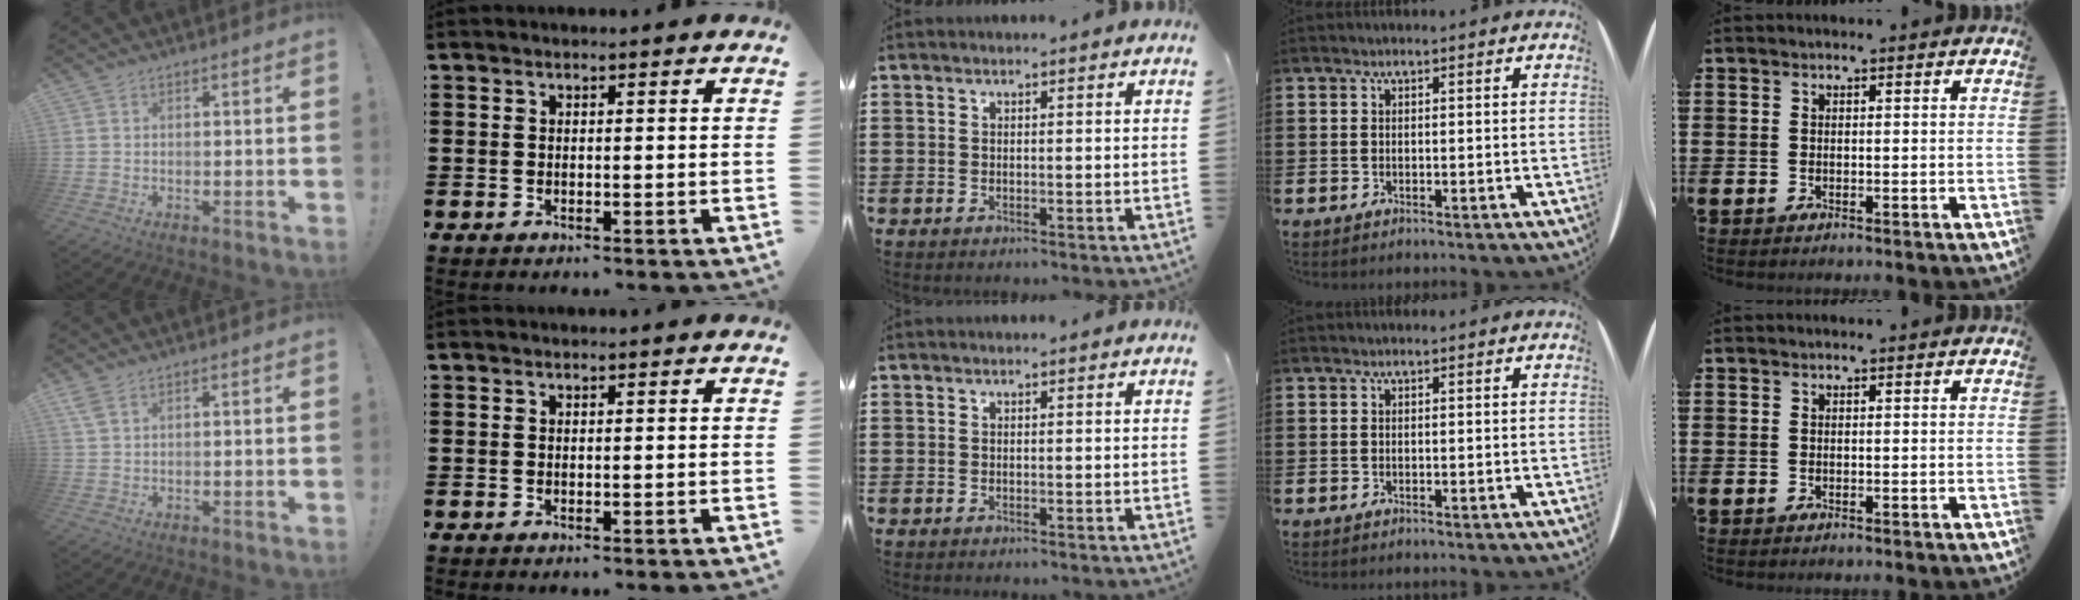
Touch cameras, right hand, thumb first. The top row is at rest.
{"thumb": {"total": 3.1, "force": [1.7, 1.1, 2.3], "torque": [-0.047, 0.002, 0.033]}}